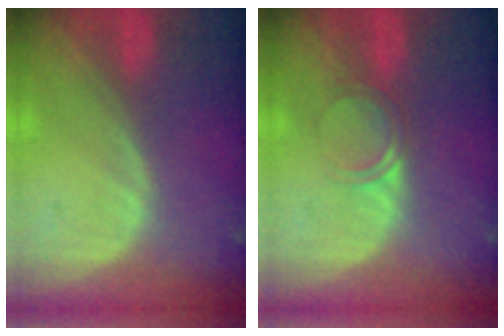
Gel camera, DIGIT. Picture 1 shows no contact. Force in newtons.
{"total": 2.4, "press": 2.4, "slide": 0.2}